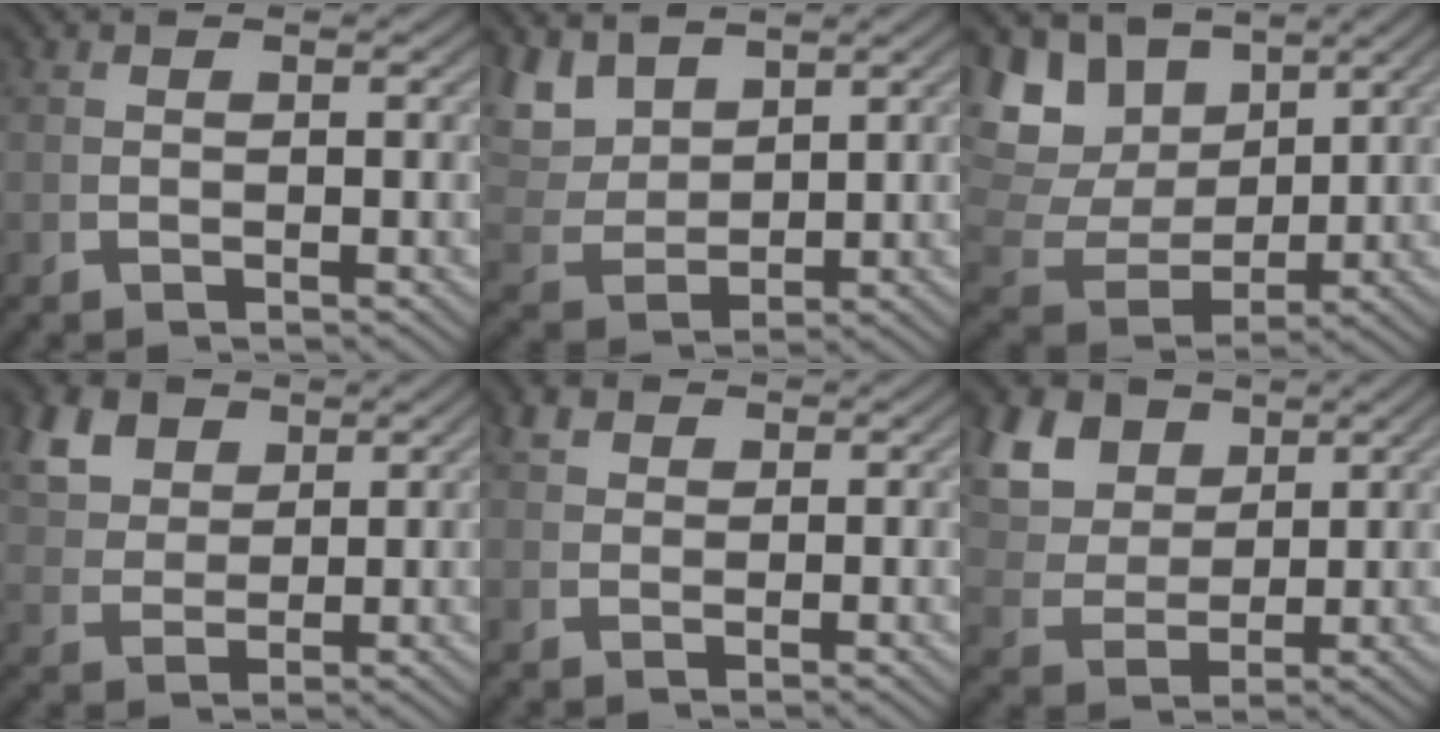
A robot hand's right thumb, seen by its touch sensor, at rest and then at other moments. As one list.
[{"total": 5.2, "force": [2.3, 3.4, 3.1], "torque": [-0.083, -0.011, 0.057]}, {"total": 10.2, "force": [2.1, 7.7, 6.5], "torque": [-0.154, -0.022, 0.043]}, {"total": 5.7, "force": [3.5, 3.5, 2.9], "torque": [-0.063, -0.003, 0.071]}, {"total": 2.1, "force": [1.7, 1.0, 0.6], "torque": [-0.010, 0.001, 0.035]}, {"total": 8.0, "force": [3.2, 5.7, 4.6], "torque": [-0.112, -0.016, 0.066]}]